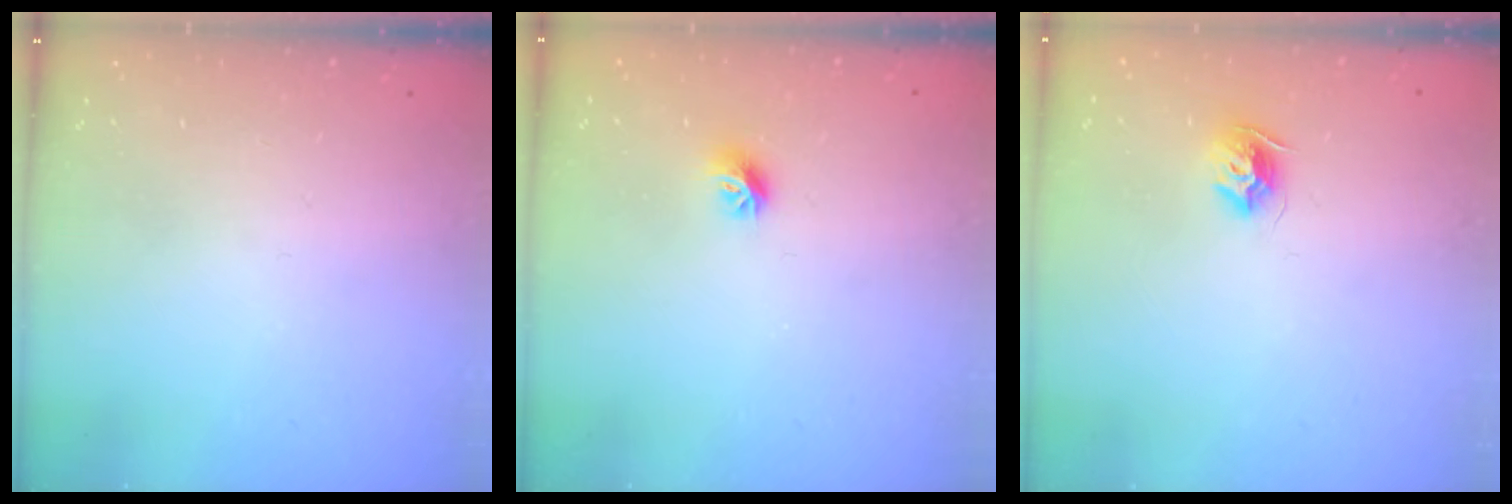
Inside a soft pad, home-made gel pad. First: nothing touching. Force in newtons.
{"total": 7.4, "press": 7.4, "slide": 0.7}
{"total": 8.1, "press": 8.1, "slide": 0.2}